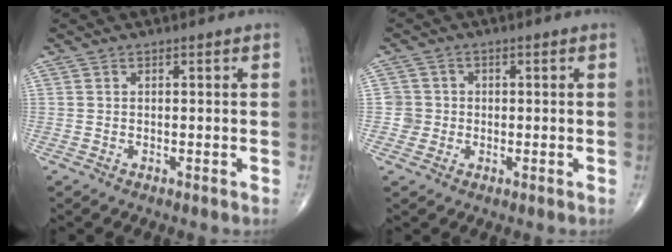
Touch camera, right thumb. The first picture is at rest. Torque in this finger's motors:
{"motor_torque": [0.36, -0.20, 0.27, 0.24, 0.01]}